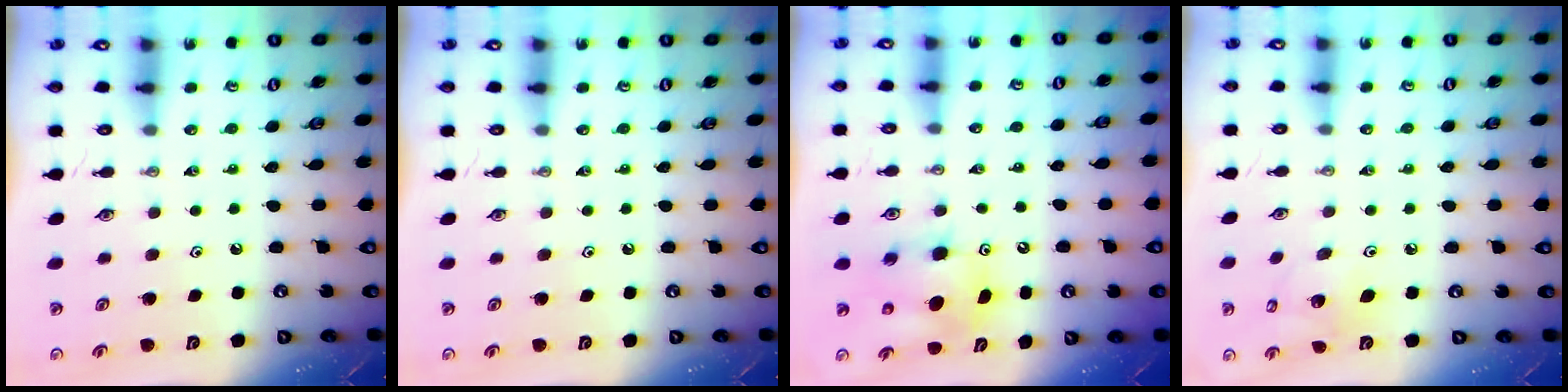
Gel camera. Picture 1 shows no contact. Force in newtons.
{"total": 0.0}
{"total": 7.7, "press": 7.4, "slide": 2.0}
{"total": 5.6, "press": 5.4, "slide": 1.4}